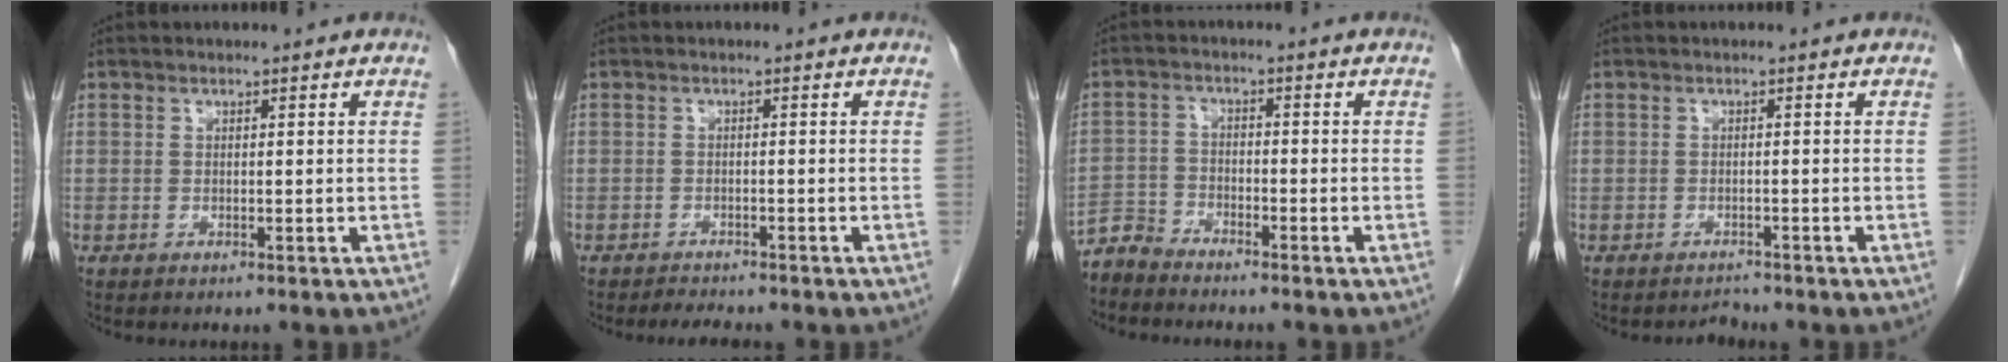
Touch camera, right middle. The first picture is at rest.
{"total": 1.9, "force": [-1.9, 0.0, 0.4], "torque": [-0.014, -0.009, -0.029]}
{"total": 3.5, "force": [-3.5, 0.4, -0.2], "torque": [0.009, -0.012, -0.071]}
{"total": 1.1, "force": [-1.0, 0.0, -0.4], "torque": [0.006, -0.007, -0.015]}